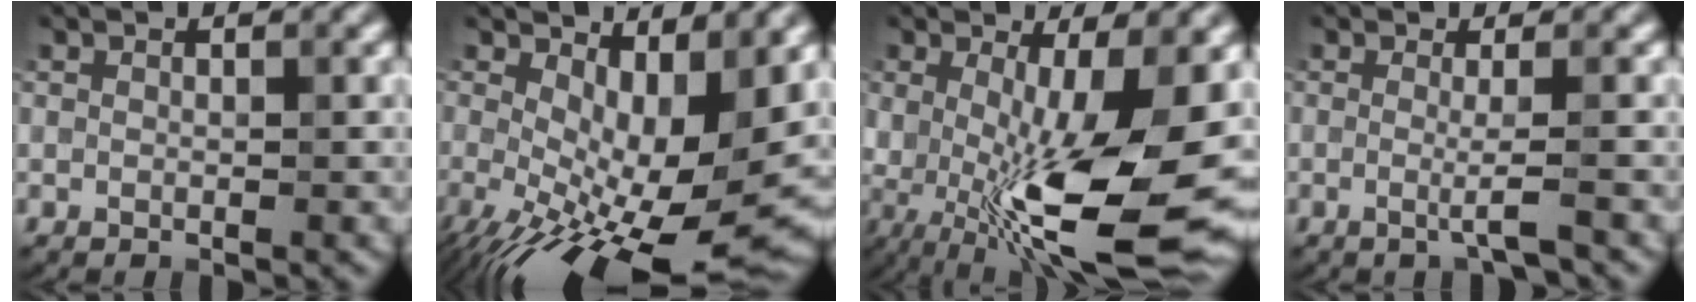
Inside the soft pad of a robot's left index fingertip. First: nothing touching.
{"total": 14.3, "force": [-1.2, 6.0, 12.9], "torque": [-0.187, -0.020, -0.008]}
{"total": 13.2, "force": [-1.8, 4.3, 12.4], "torque": [-0.202, -0.033, -0.022]}
{"total": 2.2, "force": [-0.4, 0.3, 2.1], "torque": [-0.037, -0.008, -0.015]}